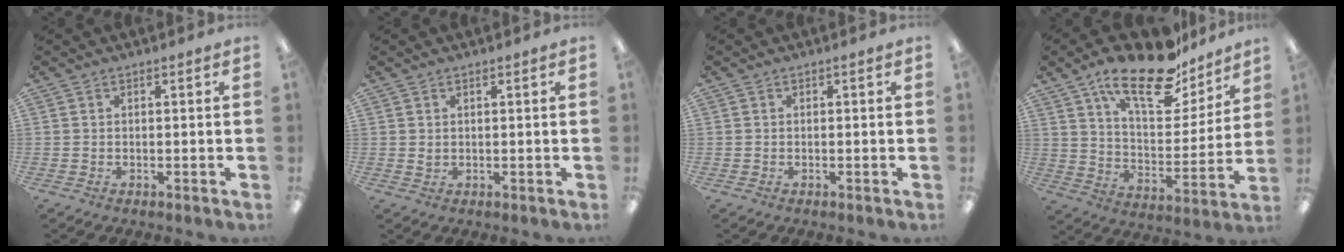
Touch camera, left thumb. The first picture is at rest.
{"total": 1.1, "force": [0.7, 0.5, 0.7], "torque": [-0.016, 0.001, 0.012]}
{"total": 0.0}
{"total": 21.9, "force": [15.7, 8.4, 12.6], "torque": [-0.203, -0.097, 0.268]}